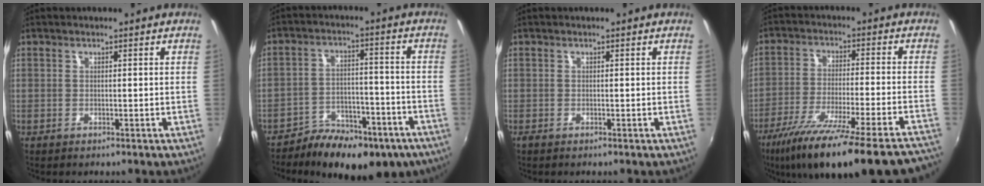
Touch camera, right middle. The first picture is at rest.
{"total": 16.3, "force": [-11.8, 7.4, 8.4], "torque": [-0.145, -0.004, -0.156]}
{"total": 0.0}
{"total": 26.7, "force": [-22.2, 1.6, 14.6], "torque": [-0.246, -0.084, -0.330]}